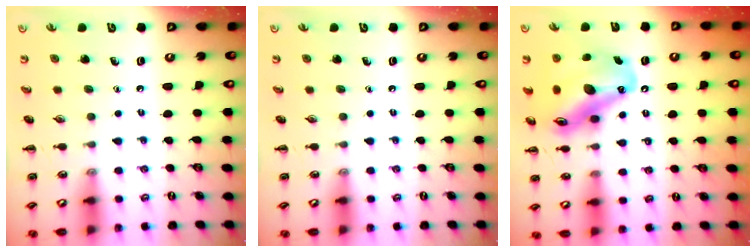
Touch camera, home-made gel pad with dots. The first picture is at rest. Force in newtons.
{"total": 0.0}
{"total": 18.7, "press": 17.8, "slide": 5.6}